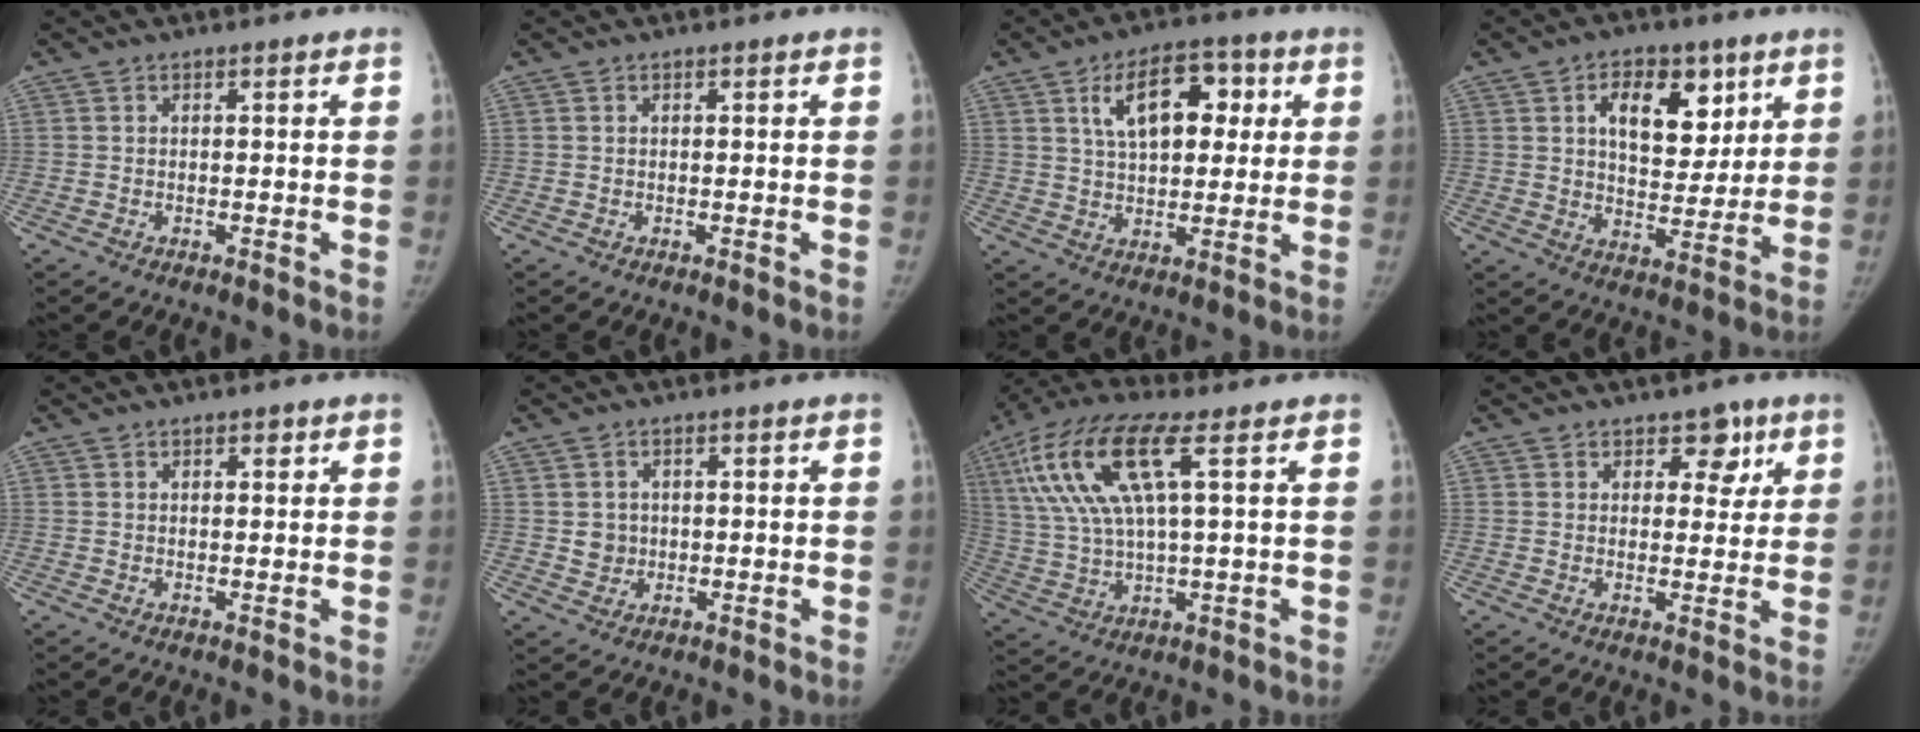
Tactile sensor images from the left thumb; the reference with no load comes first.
{"total": 0.0}
{"total": 12.5, "force": [4.1, 7.0, 9.5], "torque": [-0.121, 0.003, 0.065]}
{"total": 12.7, "force": [5.4, 7.9, 8.4], "torque": [-0.082, -0.024, 0.087]}
{"total": 1.4, "force": [0.9, 0.8, 0.8], "torque": [-0.002, -0.003, 0.011]}
{"total": 3.0, "force": [0.3, 2.8, 1.0], "torque": [-0.002, 0.000, 0.010]}
{"total": 16.5, "force": [5.7, 4.8, 14.7], "torque": [-0.332, 0.011, 0.109]}
{"total": 5.5, "force": [3.0, 3.9, 2.5], "torque": [0.008, -0.011, 0.037]}